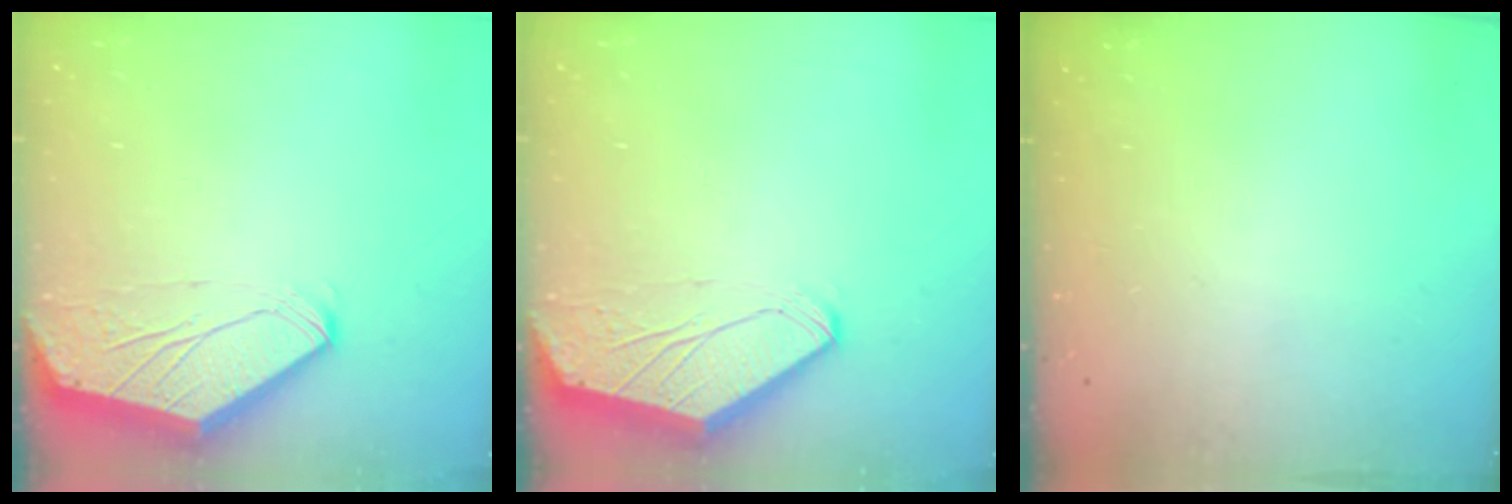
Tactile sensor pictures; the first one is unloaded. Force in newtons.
{"total": 0.0}
{"total": 0.0}